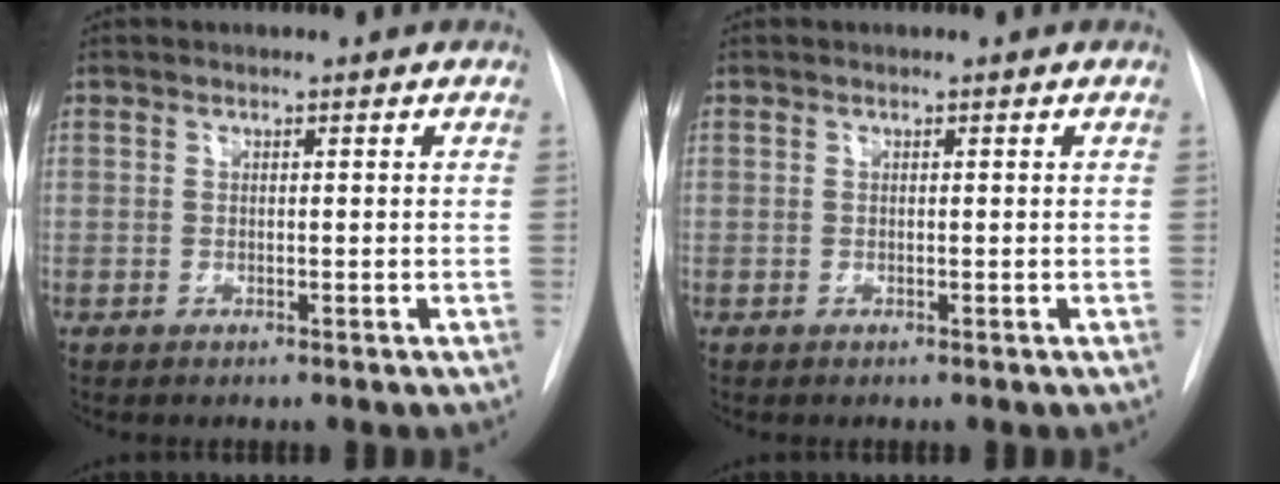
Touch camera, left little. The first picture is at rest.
{"total": 0.0}